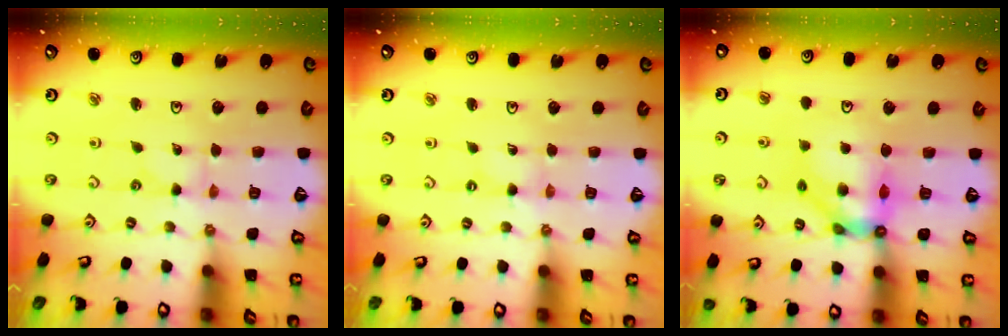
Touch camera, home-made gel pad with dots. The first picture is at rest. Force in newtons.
{"total": 0.0}
{"total": 10.8, "press": 10.8, "slide": 1.4}